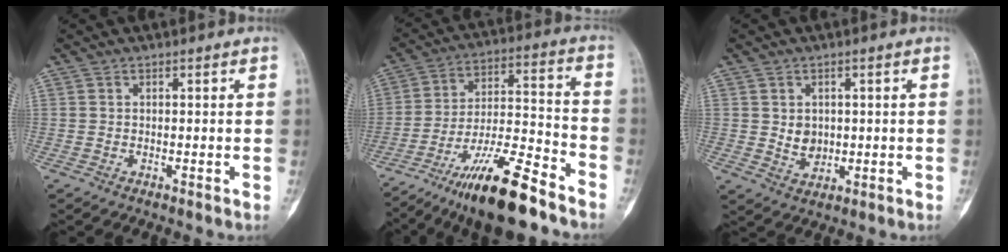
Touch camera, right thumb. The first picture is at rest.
{"total": 17.9, "force": [-12.9, 3.8, 11.8], "torque": [-0.216, 0.076, -0.220]}
{"total": 3.9, "force": [0.4, 3.2, 2.2], "torque": [-0.020, -0.006, 0.017]}